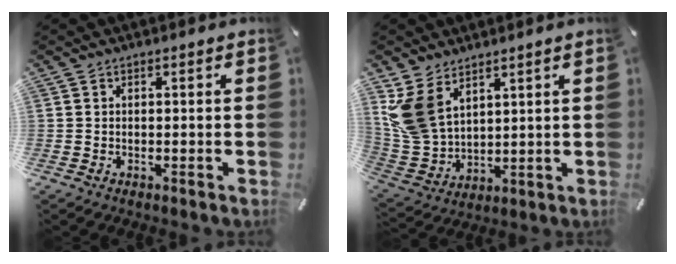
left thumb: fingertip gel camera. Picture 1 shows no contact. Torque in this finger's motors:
{"motor_torque": [2.09, 2.02, 1.24, -1.51, 0.61]}